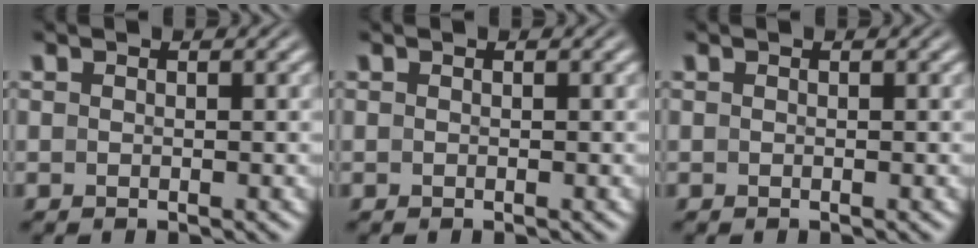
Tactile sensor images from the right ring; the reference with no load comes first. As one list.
[{"total": 0.0}, {"total": 0.0}]